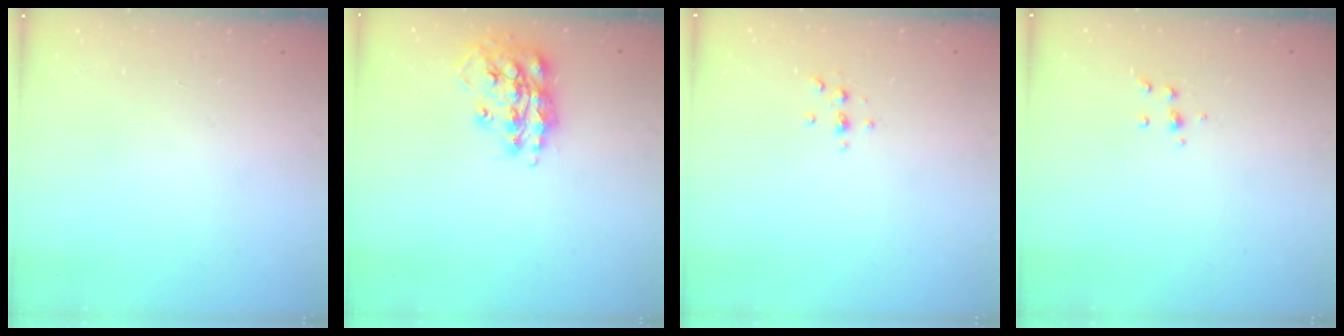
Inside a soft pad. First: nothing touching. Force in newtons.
{"total": 17.4, "press": 17.4, "slide": 1.4}
{"total": 2.4, "press": 2.4, "slide": 0.3}
{"total": 4.8, "press": 4.8, "slide": 0.5}